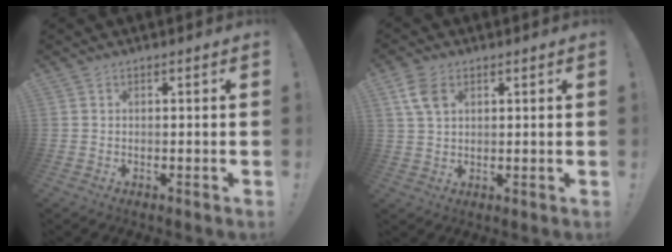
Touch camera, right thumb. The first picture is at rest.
{"total": 6.5, "force": [2.9, 4.1, 4.2], "torque": [-0.077, -0.005, 0.056]}